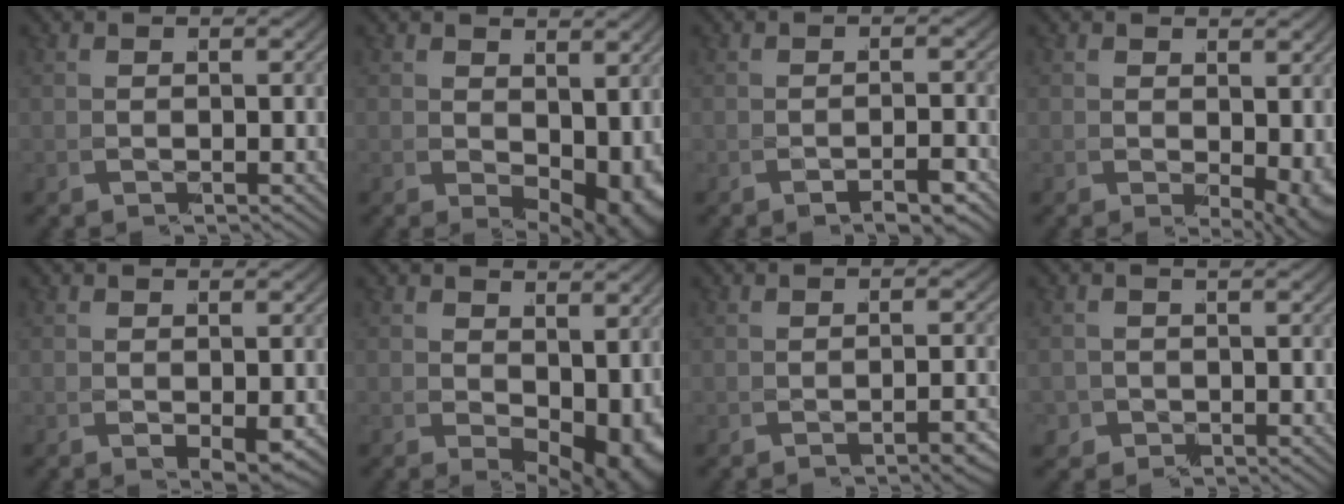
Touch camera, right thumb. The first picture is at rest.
{"total": 4.3, "force": [0.0, 2.1, 3.8], "torque": [-0.063, -0.020, 0.017]}
{"total": 1.7, "force": [-1.6, -0.6, 0.2], "torque": [-0.015, -0.003, -0.024]}
{"total": 2.1, "force": [0.1, 0.8, 2.0], "torque": [-0.034, -0.015, 0.014]}
{"total": 1.4, "force": [-0.2, 0.1, 1.4], "torque": [-0.021, -0.002, 0.000]}
{"total": 4.9, "force": [-0.2, 2.3, 4.3], "torque": [-0.068, -0.019, 0.013]}
{"total": 1.8, "force": [-1.5, -0.8, 0.5], "torque": [-0.020, -0.003, -0.024]}
{"total": 2.7, "force": [-1.2, 2.3, 0.3], "torque": [-0.020, -0.025, -0.006]}